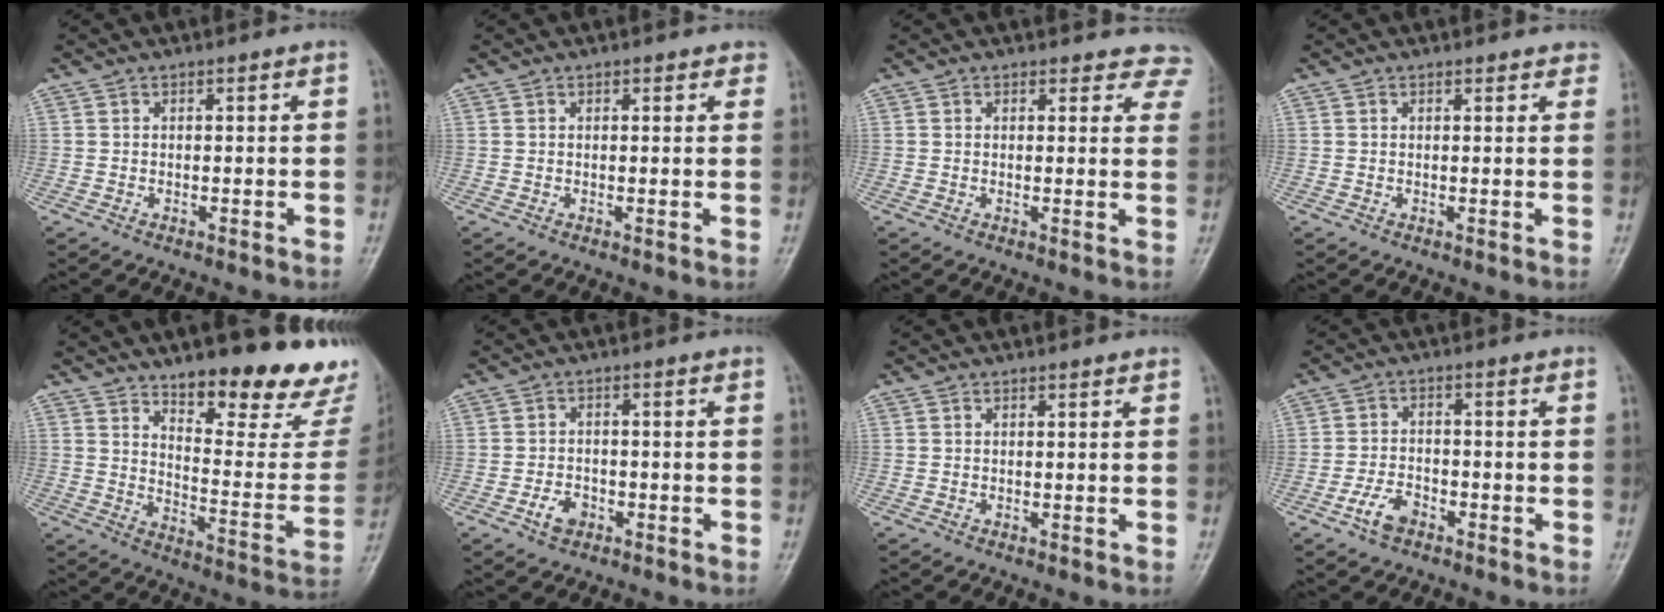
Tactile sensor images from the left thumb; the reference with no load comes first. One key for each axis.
{"total": 1.8, "fx": 1.1, "fy": 1.1, "fz": 0.8, "tx": 0.010, "ty": -0.002, "tz": 0.007}
{"total": 6.8, "fx": 6.1, "fy": 3.1, "fz": 0.2, "tx": 0.053, "ty": -0.024, "tz": 0.034}
{"total": 2.5, "fx": 2.1, "fy": 1.1, "fz": 0.5, "tx": 0.019, "ty": -0.007, "tz": 0.010}
{"total": 22.6, "fx": 16.8, "fy": 6.7, "fz": 13.5, "tx": -0.134, "ty": -0.119, "tz": 0.227}
{"total": 3.7, "fx": -1.8, "fy": 2.6, "fz": 2.0, "tx": -0.027, "ty": 0.010, "tz": -0.031}
{"total": 0.7, "fx": 0.6, "fy": 0.3, "fz": 0.2, "tx": -0.005, "ty": -0.003, "tz": 0.007}
{"total": 4.7, "fx": -2.7, "fy": 2.7, "fz": 2.8, "tx": -0.049, "ty": 0.017, "tz": -0.053}